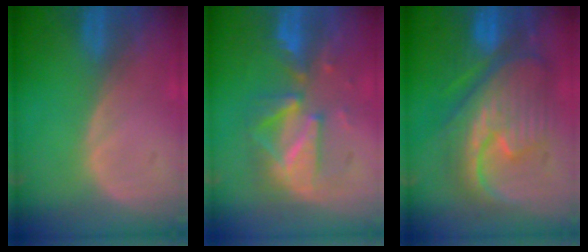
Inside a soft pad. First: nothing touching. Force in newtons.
{"total": 8.0, "press": 8.0, "slide": 0.6}
{"total": 12.2, "press": 12.1, "slide": 1.4}